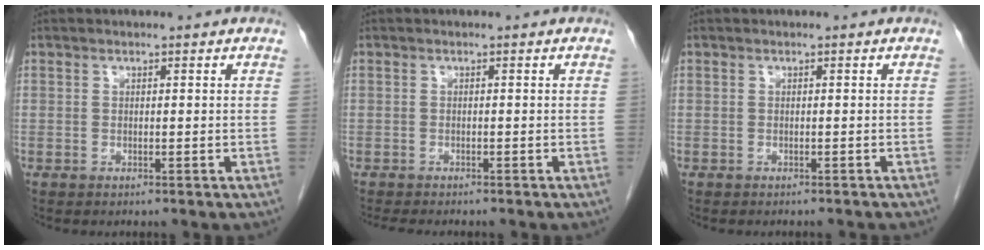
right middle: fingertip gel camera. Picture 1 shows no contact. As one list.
[{"total": 5.1, "force": [-4.4, 1.1, 2.3], "torque": [-0.030, -0.009, -0.062]}, {"total": 3.0, "force": [-2.8, 0.5, 1.0], "torque": [-0.015, -0.005, -0.032]}]